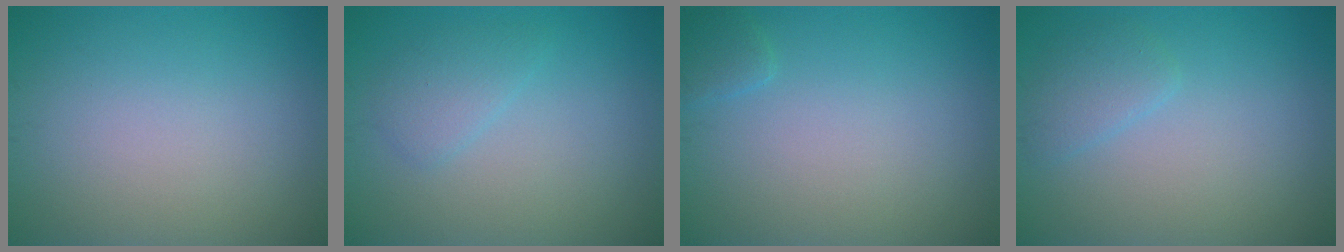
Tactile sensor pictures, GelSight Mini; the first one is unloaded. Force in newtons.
{"total": 1.8, "press": 1.8, "slide": 0.1}
{"total": 1.0, "press": 1.0, "slide": 0.1}
{"total": 1.7, "press": 1.7, "slide": 0.1}